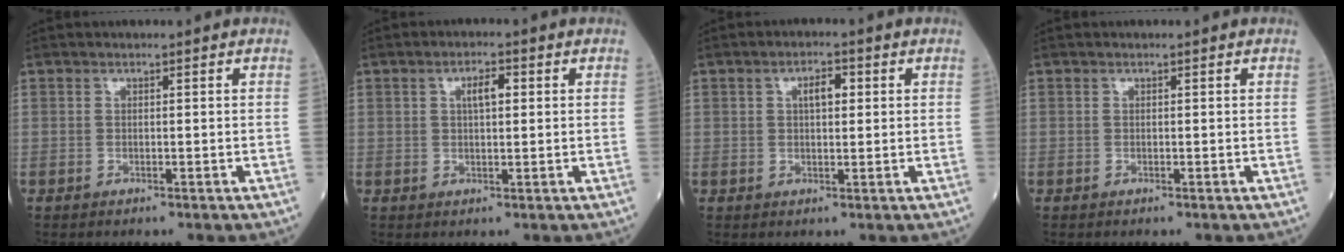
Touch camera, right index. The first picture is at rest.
{"total": 3.1, "force": [0.9, 1.1, 2.8], "torque": [-0.048, 0.004, 0.014]}
{"total": 3.2, "force": [0.9, 1.3, 2.8], "torque": [-0.046, 0.006, 0.014]}
{"total": 0.0}